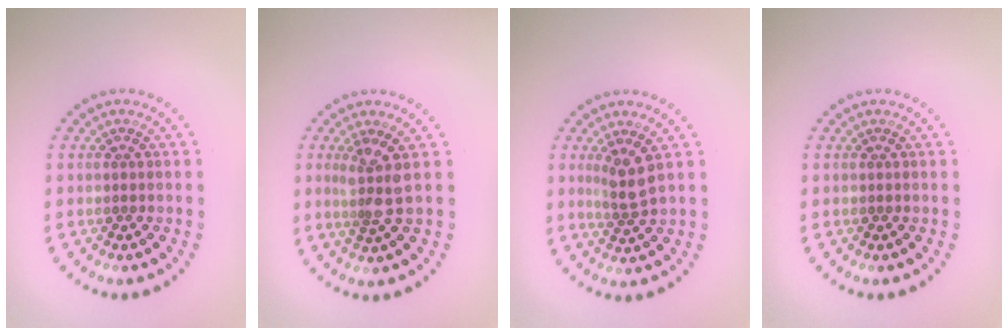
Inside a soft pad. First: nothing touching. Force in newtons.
{"total": 2.6, "press": 1.9, "slide": 1.8}
{"total": 2.4, "press": 1.8, "slide": 1.5}
{"total": 0.0}